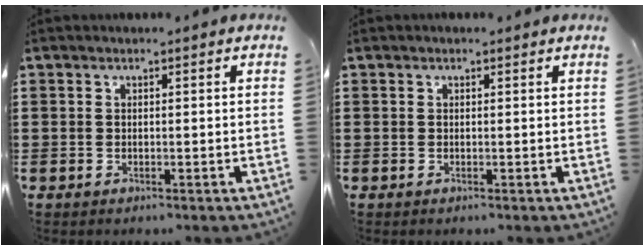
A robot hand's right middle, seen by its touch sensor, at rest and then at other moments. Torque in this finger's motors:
{"motor_torque": [1.20, -0.50, 0.26, 0.04]}